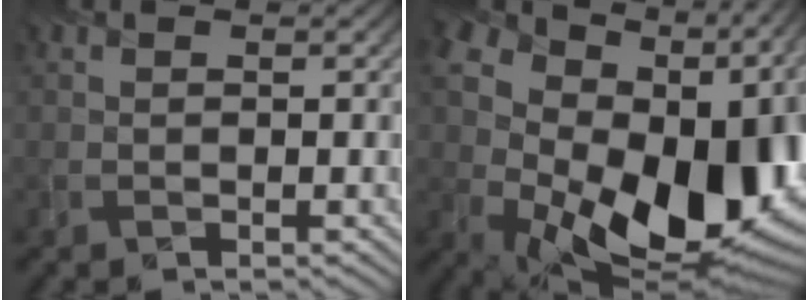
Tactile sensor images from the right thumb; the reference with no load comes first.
{"total": 19.6, "force": [1.3, 13.3, 14.3], "torque": [-0.240, -0.028, 0.074]}